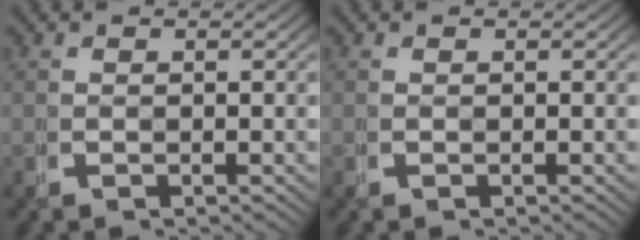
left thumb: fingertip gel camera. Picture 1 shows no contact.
{"total": 0.0}